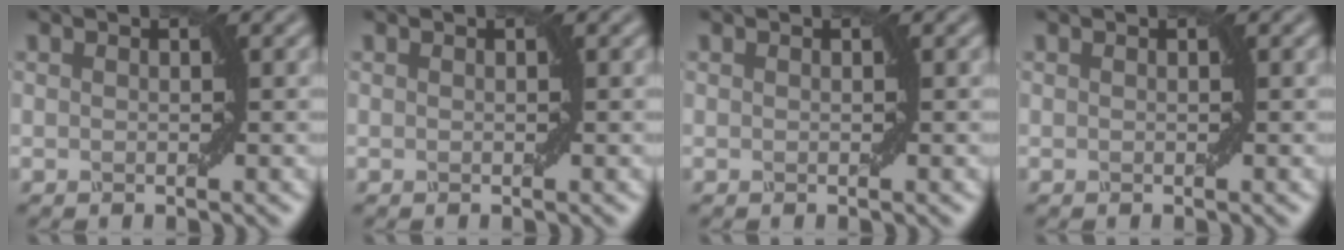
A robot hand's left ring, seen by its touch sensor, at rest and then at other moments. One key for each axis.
{"total": 0.0}
{"total": 0.0}
{"total": 0.0}